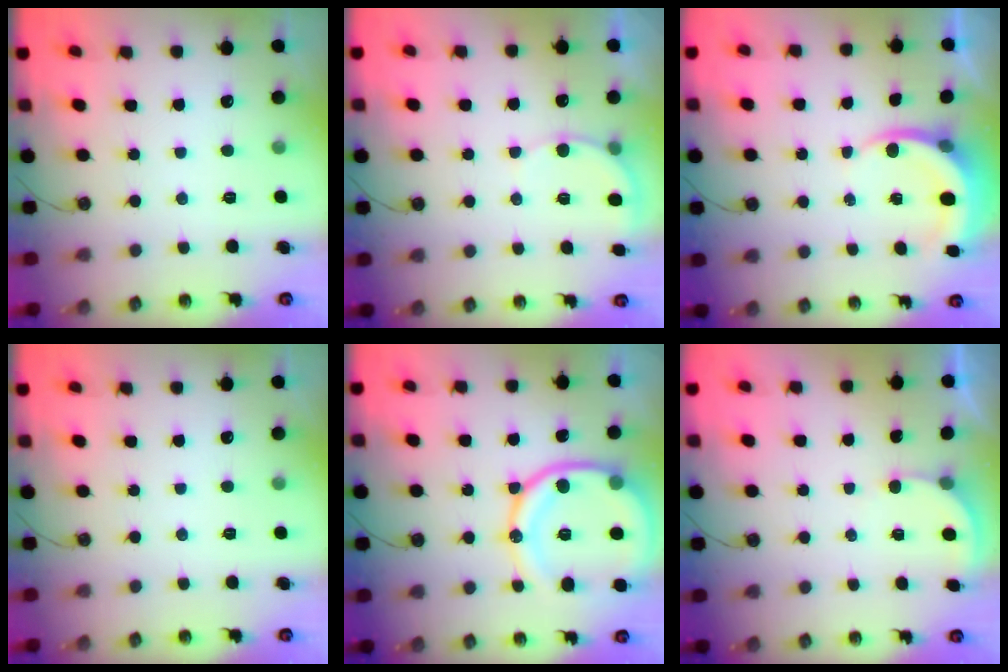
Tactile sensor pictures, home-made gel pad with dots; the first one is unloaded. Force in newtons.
{"total": 5.5, "press": 5.4, "slide": 0.7}
{"total": 4.6, "press": 4.6, "slide": 0.3}
{"total": 0.0}
{"total": 19.1, "press": 19.0, "slide": 2.2}
{"total": 2.6, "press": 2.6, "slide": 0.0}